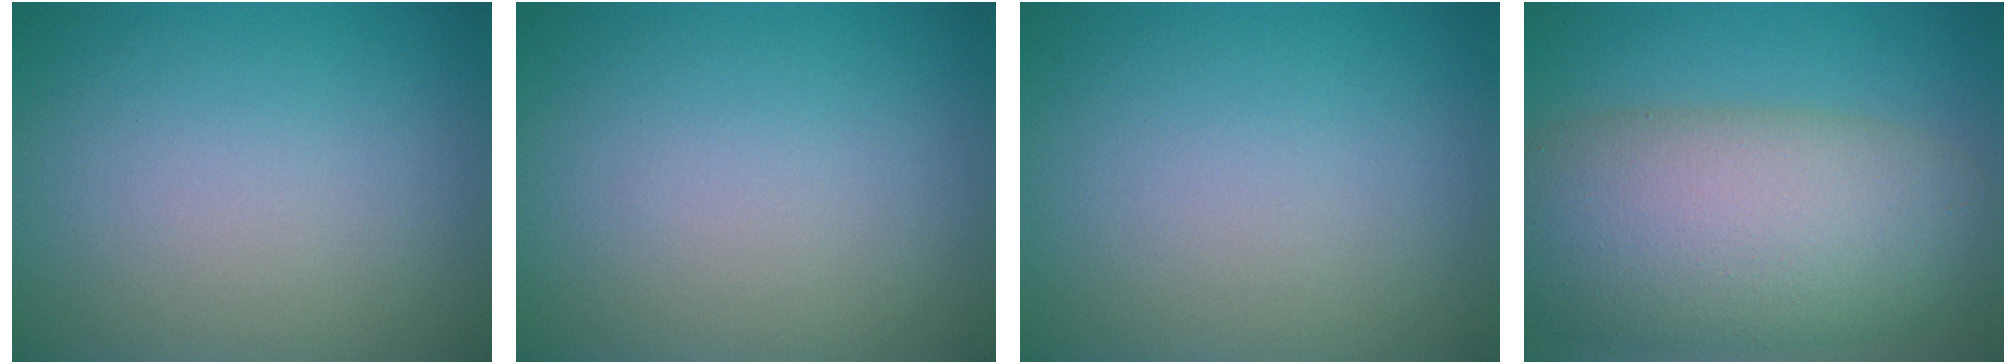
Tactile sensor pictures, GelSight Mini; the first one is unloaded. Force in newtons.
{"total": 0.0}
{"total": 0.0}
{"total": 11.9, "press": 11.8, "slide": 0.6}